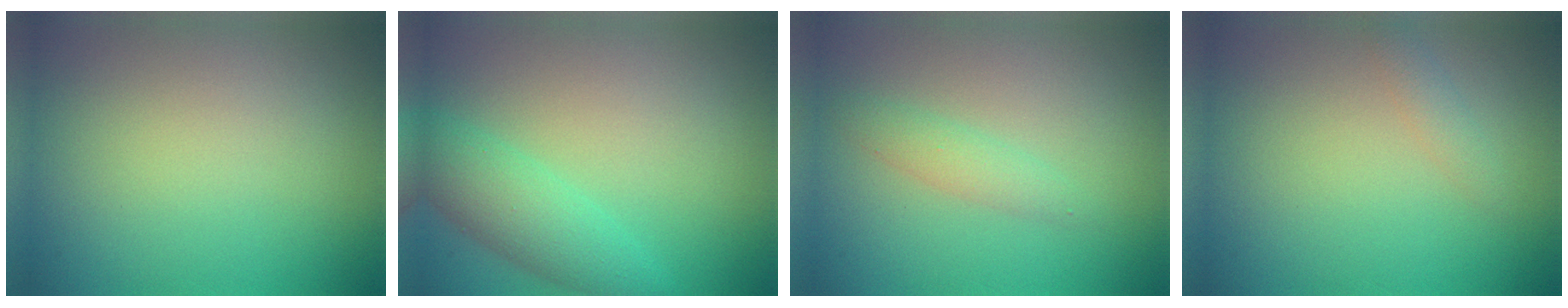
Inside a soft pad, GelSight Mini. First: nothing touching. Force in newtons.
{"total": 3.9, "press": 3.9, "slide": 0.1}
{"total": 1.6, "press": 1.6, "slide": 0.1}
{"total": 1.2, "press": 1.2, "slide": 0.1}